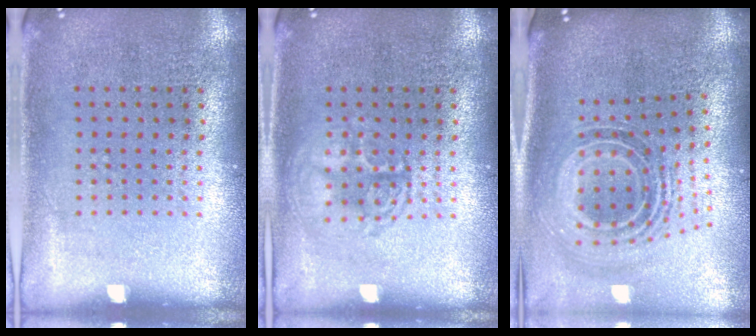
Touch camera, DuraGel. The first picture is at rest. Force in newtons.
{"total": 2.4, "press": 2.3, "slide": 0.3}
{"total": 1.7, "press": 1.3, "slide": 1.0}